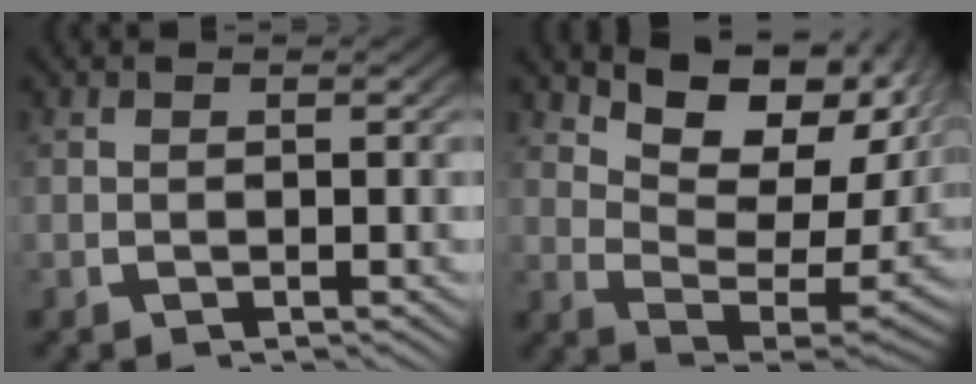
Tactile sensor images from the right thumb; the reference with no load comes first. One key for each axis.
{"total": 11.5, "fx": 3.8, "fy": 6.5, "fz": 8.6, "tx": -0.147, "ty": -0.004, "tz": 0.051}